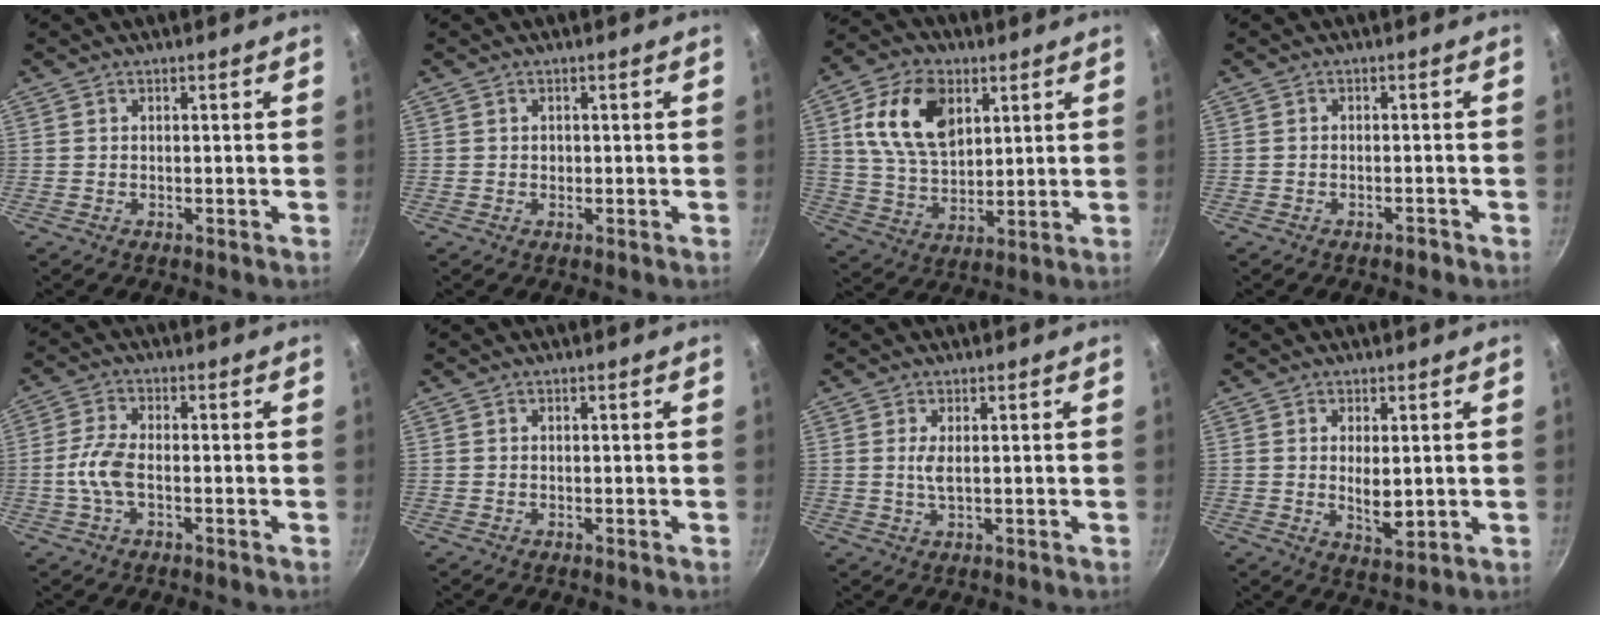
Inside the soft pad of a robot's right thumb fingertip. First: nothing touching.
{"total": 0.8, "force": [0.1, 0.7, 0.4], "torque": [-0.002, 0.003, 0.002]}
{"total": 15.2, "force": [5.1, 9.7, 10.5], "torque": [-0.169, -0.011, 0.093]}
{"total": 1.3, "force": [-1.1, 0.5, 0.6], "torque": [-0.009, 0.016, -0.013]}
{"total": 5.6, "force": [-1.3, 2.4, 4.9], "torque": [-0.110, 0.014, -0.034]}
{"total": 0.0}
{"total": 2.4, "force": [0.4, 0.7, 2.2], "torque": [-0.048, -0.004, 0.010]}
{"total": 5.3, "force": [0.5, 2.3, 4.7], "torque": [-0.075, -0.015, 0.015]}